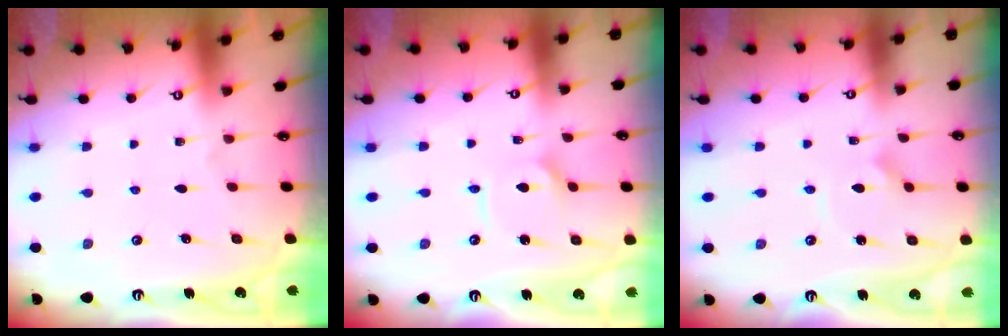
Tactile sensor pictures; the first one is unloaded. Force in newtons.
{"total": 3.9, "press": 3.9, "slide": 0.4}
{"total": 2.2, "press": 2.2, "slide": 0.1}